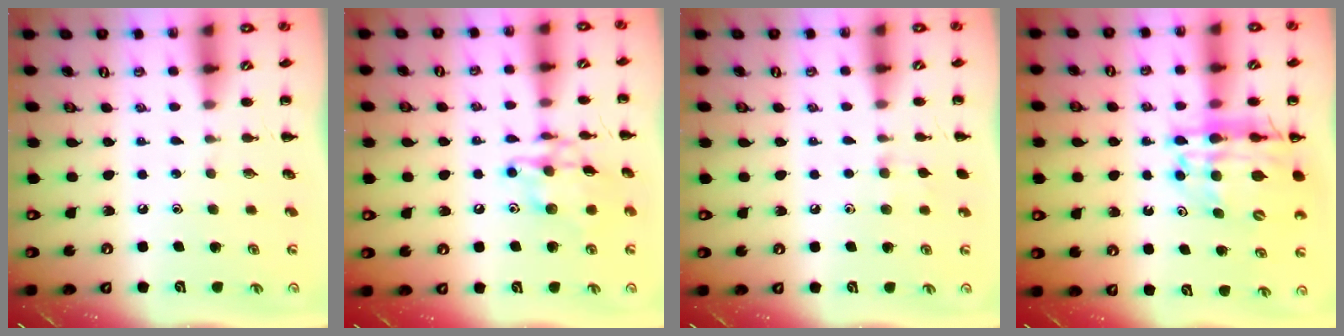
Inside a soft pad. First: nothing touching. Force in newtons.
{"total": 13.7, "press": 13.6, "slide": 0.8}
{"total": 5.2, "press": 5.0, "slide": 1.5}
{"total": 16.5, "press": 15.9, "slide": 4.4}